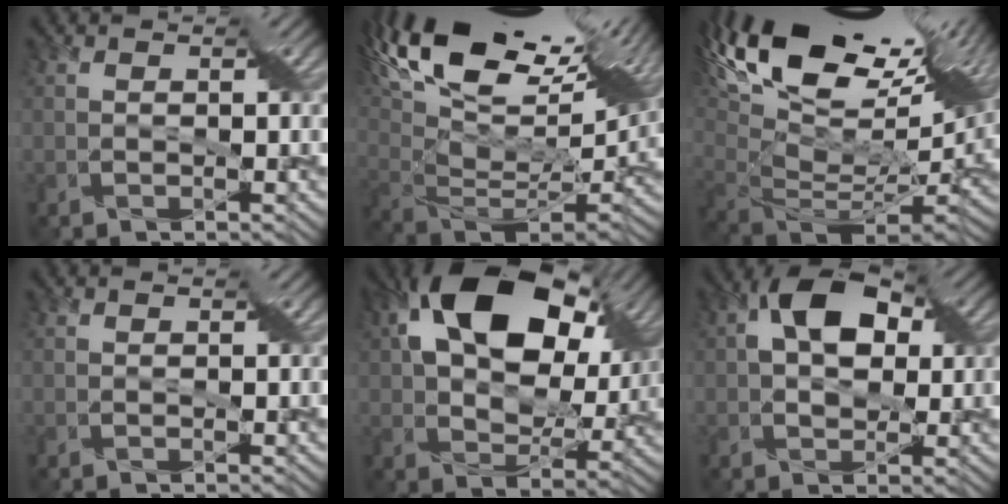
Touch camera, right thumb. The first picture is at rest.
{"total": 21.0, "force": [12.8, 8.7, 14.2], "torque": [-0.279, 0.068, 0.220]}
{"total": 20.3, "force": [10.7, 8.9, 14.8], "torque": [-0.270, 0.054, 0.205]}
{"total": 0.0}
{"total": 18.8, "force": [8.1, 11.8, 12.2], "torque": [-0.231, 0.039, 0.135]}
{"total": 8.6, "force": [2.2, 5.4, 6.3], "torque": [-0.118, 0.021, 0.023]}